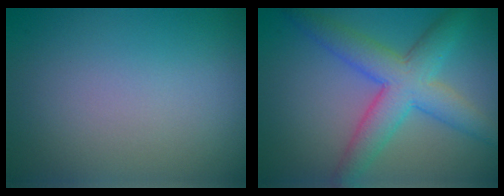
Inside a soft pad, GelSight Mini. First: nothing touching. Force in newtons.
{"total": 6.3, "press": 6.3, "slide": 0.1}